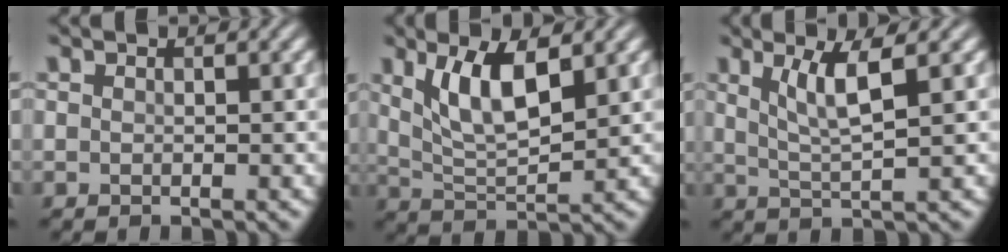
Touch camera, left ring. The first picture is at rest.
{"total": 5.7, "force": [2.4, 2.0, 4.7], "torque": [-0.098, -0.006, 0.047]}
{"total": 4.0, "force": [1.6, 0.8, 3.6], "torque": [-0.069, -0.003, 0.034]}